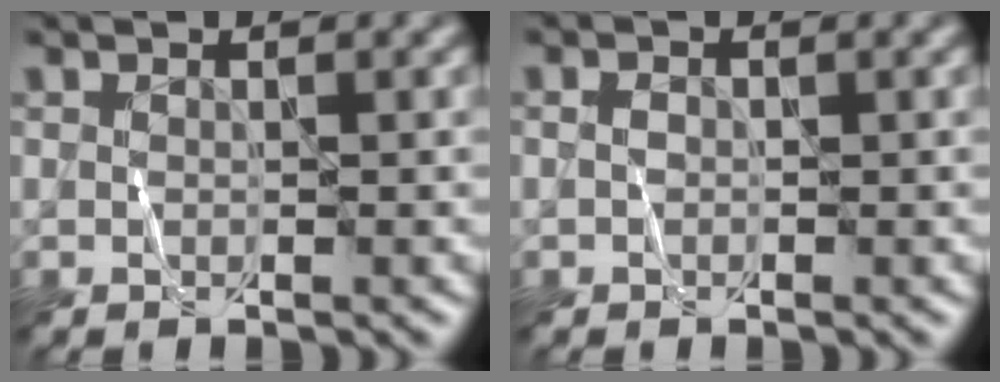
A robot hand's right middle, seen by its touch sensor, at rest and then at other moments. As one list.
[{"total": 0.9, "force": [-0.1, 0.7, 0.4], "torque": [-0.009, 0.000, -0.005]}]